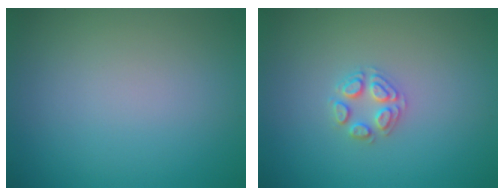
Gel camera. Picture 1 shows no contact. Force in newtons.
{"total": 2.2, "press": 2.2, "slide": 0.2}